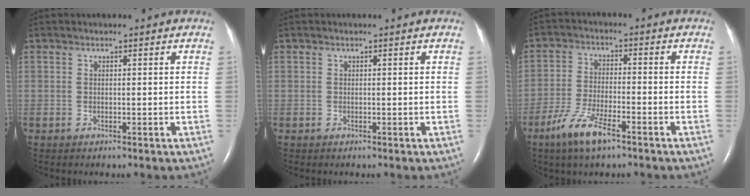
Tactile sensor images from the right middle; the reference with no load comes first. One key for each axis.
{"total": 0.0}
{"total": 7.2, "fx": -4.7, "fy": 1.4, "fz": 5.2, "tx": -0.118, "ty": -0.009, "tz": -0.087}